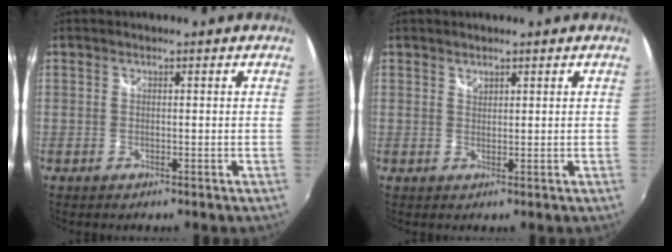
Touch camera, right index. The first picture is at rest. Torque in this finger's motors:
{"motor_torque": [-0.34, -0.05, -0.11, 0.00]}